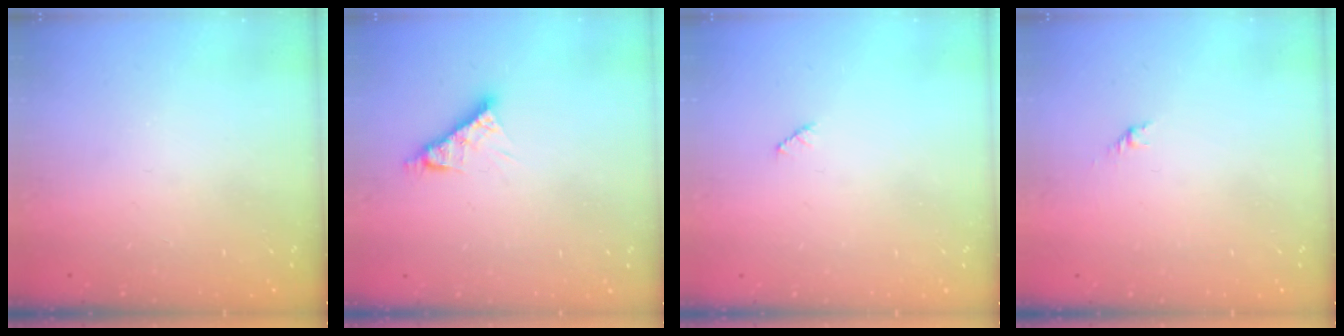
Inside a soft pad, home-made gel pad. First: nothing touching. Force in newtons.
{"total": 5.9, "press": 5.9, "slide": 0.5}
{"total": 2.5, "press": 2.5, "slide": 0.3}
{"total": 1.7, "press": 1.6, "slide": 0.7}